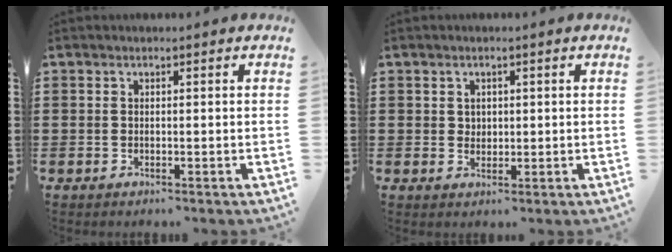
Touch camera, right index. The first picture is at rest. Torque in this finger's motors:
{"motor_torque": [-0.93, 0.95, -0.03, -0.01]}